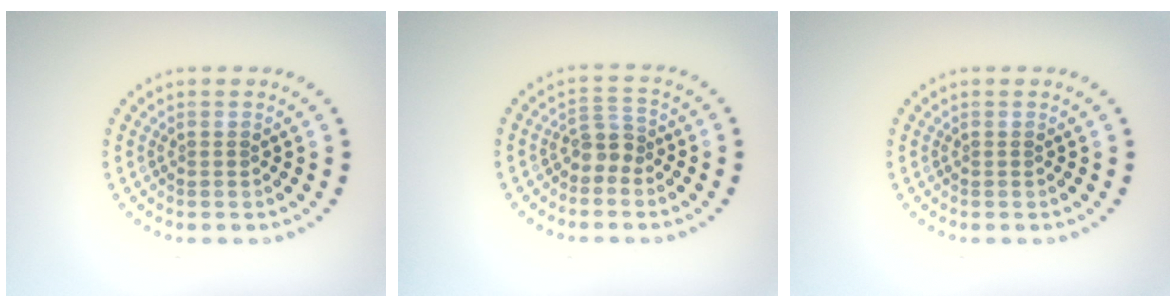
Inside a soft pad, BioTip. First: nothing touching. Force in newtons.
{"total": 2.1, "press": 1.6, "slide": 1.4}
{"total": 0.0}